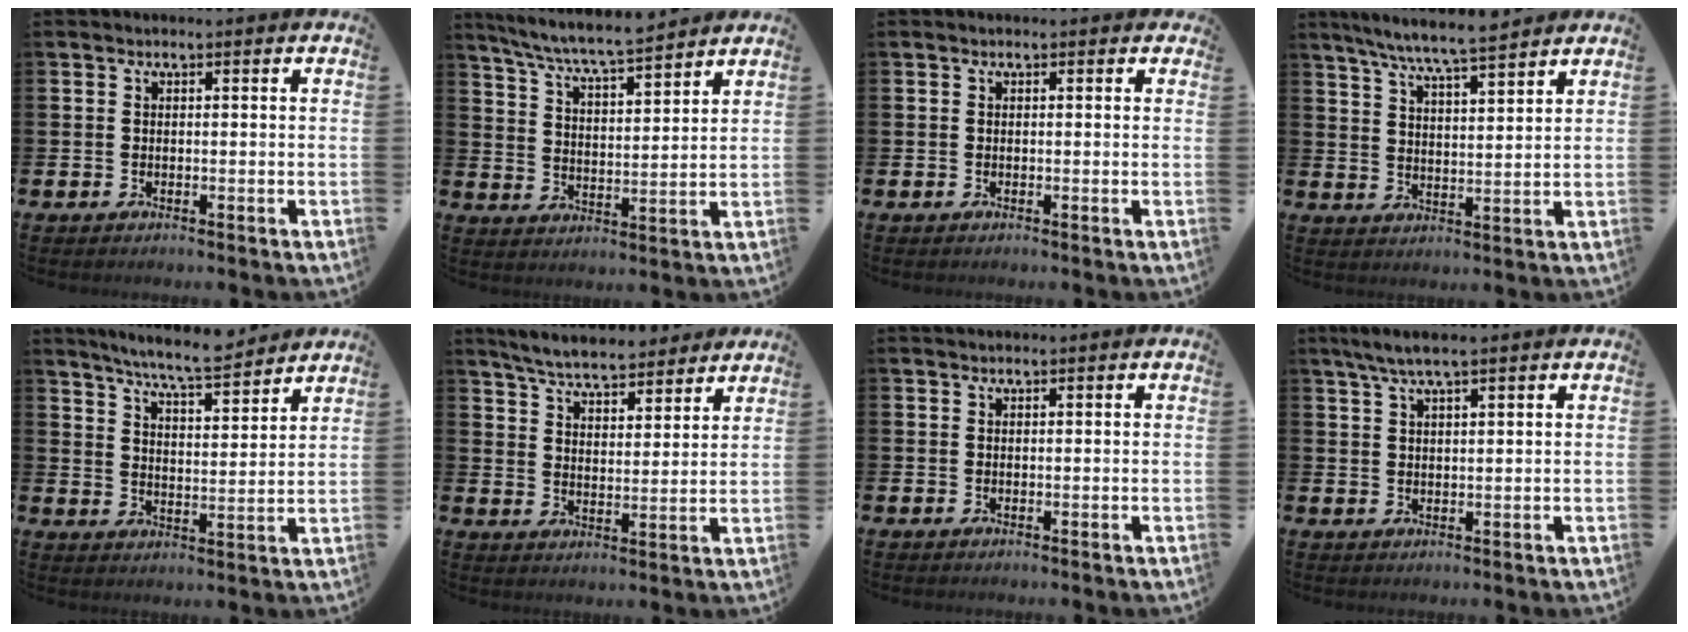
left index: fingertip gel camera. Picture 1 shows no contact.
{"total": 7.1, "force": [6.8, 0.0, 2.0], "torque": [-0.068, -0.043, 0.119]}
{"total": 0.0}
{"total": 7.3, "force": [6.9, 0.1, 2.5], "torque": [-0.074, -0.031, 0.123]}
{"total": 7.5, "force": [7.1, -0.1, 2.2], "torque": [-0.061, -0.043, 0.126]}
{"total": 6.4, "force": [6.1, 1.1, 1.4], "torque": [-0.059, -0.029, 0.110]}
{"total": 0.6, "force": [0.6, 0.1, 0.1], "torque": [0.007, -0.002, 0.008]}
{"total": 4.4, "force": [3.4, 0.6, 2.8], "torque": [-0.058, -0.002, 0.061]}